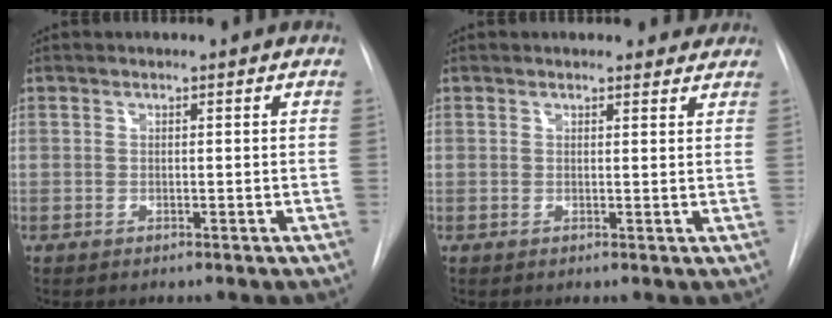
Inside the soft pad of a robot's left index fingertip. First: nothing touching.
{"total": 4.6, "force": [4.3, 1.4, 0.8], "torque": [-0.003, 0.004, 0.037]}